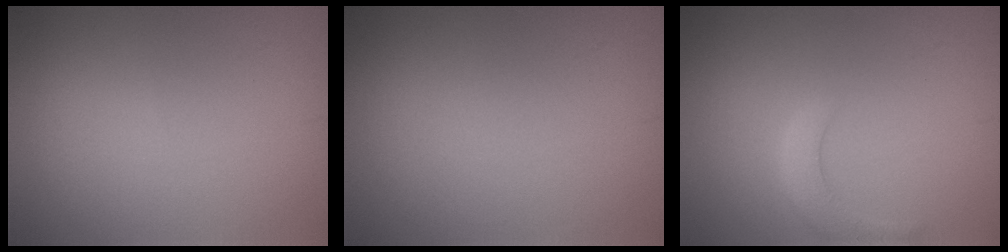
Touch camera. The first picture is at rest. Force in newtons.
{"total": 0.0}
{"total": 2.4, "press": 2.4, "slide": 0.2}